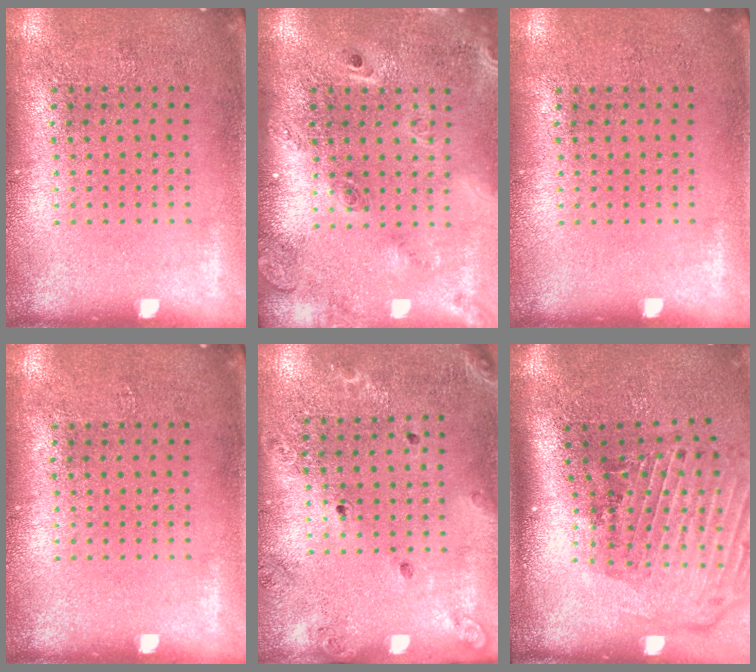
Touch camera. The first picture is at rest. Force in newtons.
{"total": 2.5, "press": 1.8, "slide": 1.6}
{"total": 0.0}
{"total": 0.0}
{"total": 1.3, "press": 1.3, "slide": 0.3}
{"total": 3.0, "press": 2.1, "slide": 2.1}